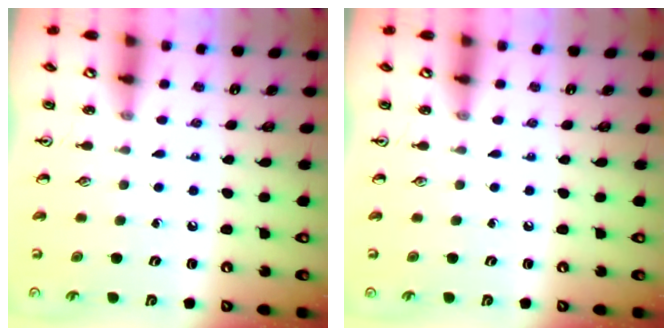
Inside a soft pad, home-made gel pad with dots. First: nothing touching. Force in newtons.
{"total": 0.0}